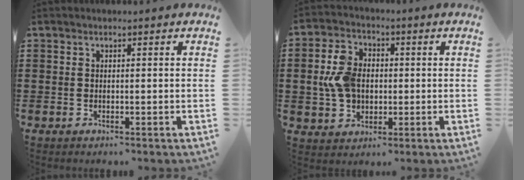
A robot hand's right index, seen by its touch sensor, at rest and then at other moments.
{"total": 7.9, "force": [0.0, 5.9, 5.3], "torque": [-0.137, 0.010, -0.006]}